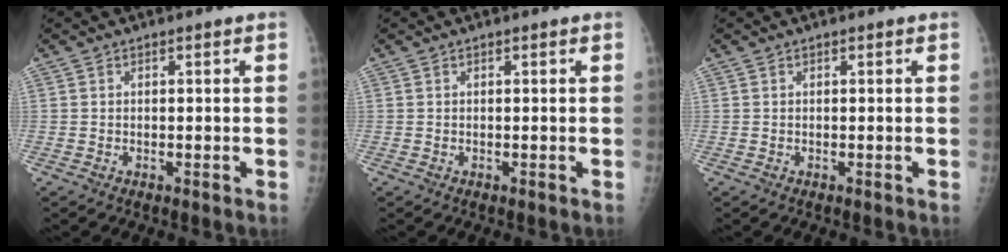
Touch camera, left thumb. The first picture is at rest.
{"total": 0.0}
{"total": 0.0}